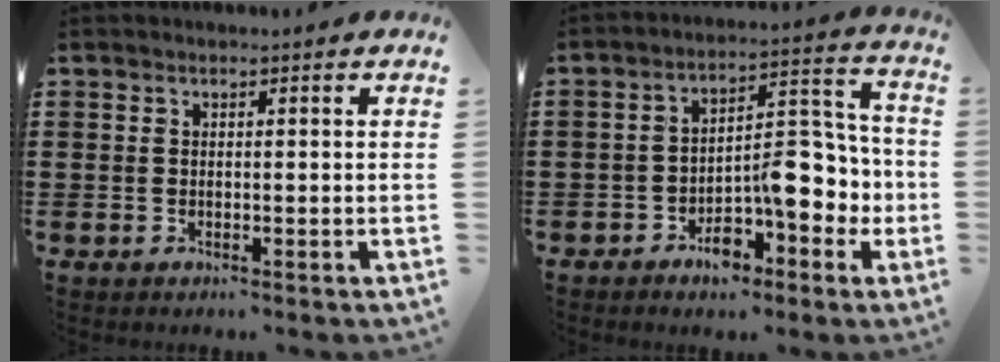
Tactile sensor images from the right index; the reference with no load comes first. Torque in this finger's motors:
{"motor_torque": [1.42, -0.72, 0.45, 0.16]}